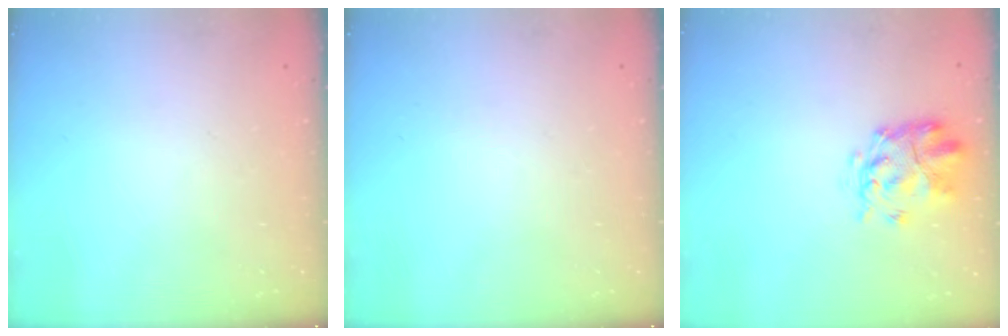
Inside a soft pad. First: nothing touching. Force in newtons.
{"total": 0.0}
{"total": 3.8, "press": 3.5, "slide": 1.6}